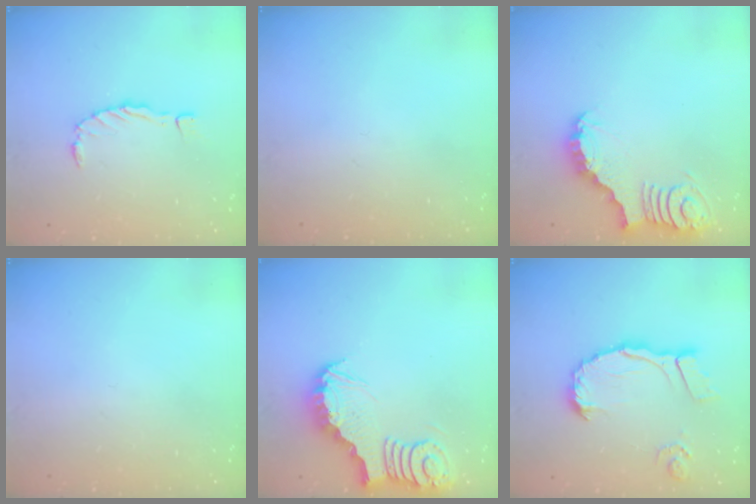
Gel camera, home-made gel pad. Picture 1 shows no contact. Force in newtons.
{"total": 0.0}
{"total": 3.8, "press": 3.7, "slide": 0.8}
{"total": 0.0}
{"total": 3.9, "press": 3.9, "slide": 0.5}
{"total": 12.0, "press": 12.0, "slide": 0.9}